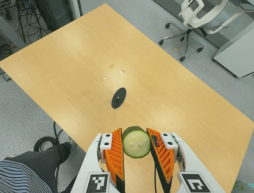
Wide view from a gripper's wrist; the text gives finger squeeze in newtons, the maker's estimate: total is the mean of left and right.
{"total": 9.6, "left": 10.2, "right": 8.9}